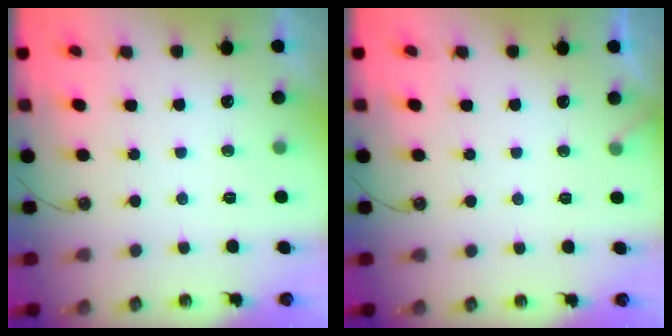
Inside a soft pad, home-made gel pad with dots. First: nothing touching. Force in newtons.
{"total": 2.4, "press": 2.4, "slide": 0.2}